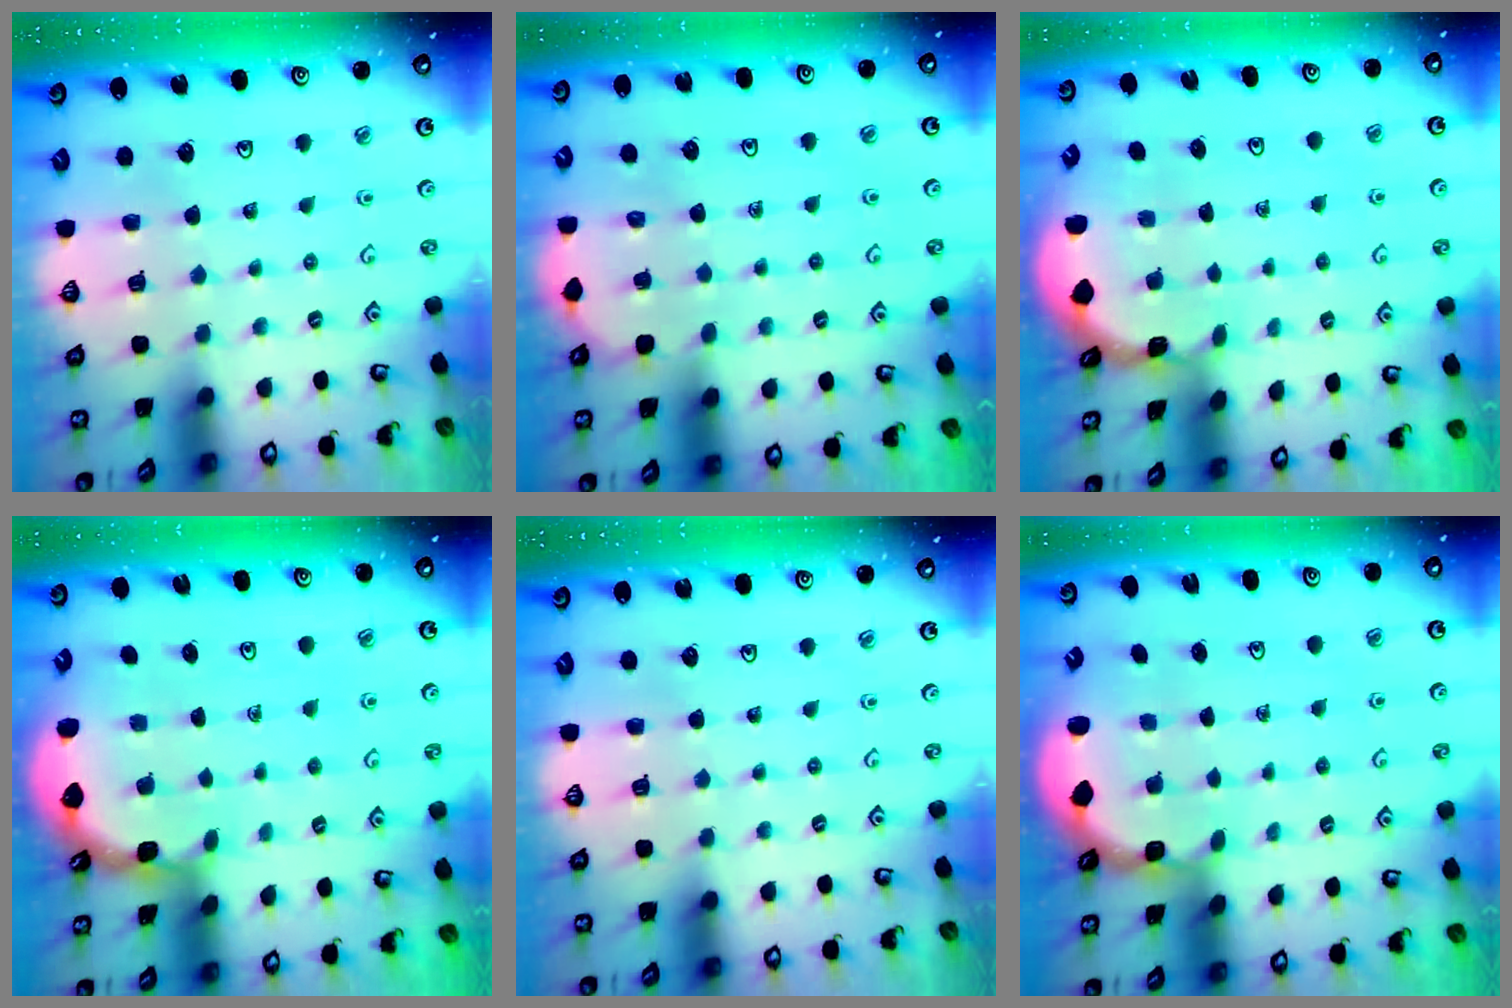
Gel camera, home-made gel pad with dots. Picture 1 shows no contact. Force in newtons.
{"total": 2.4, "press": 2.4, "slide": 0.1}
{"total": 1.2, "press": 1.2, "slide": 0.2}
{"total": 2.0, "press": 2.0, "slide": 0.2}
{"total": 0.0}
{"total": 2.9, "press": 1.7, "slide": 2.3}